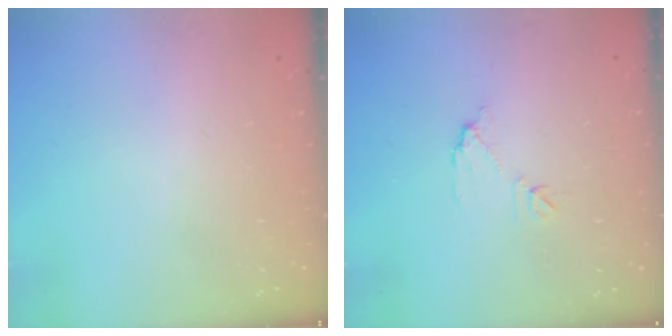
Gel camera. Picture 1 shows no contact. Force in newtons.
{"total": 7.2, "press": 7.2, "slide": 0.4}